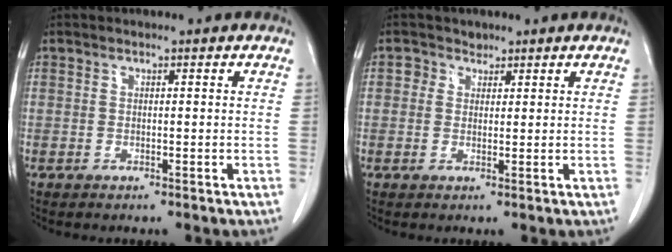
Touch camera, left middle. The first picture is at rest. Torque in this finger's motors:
{"motor_torque": [-0.05, 0.05, -0.06, -0.01]}